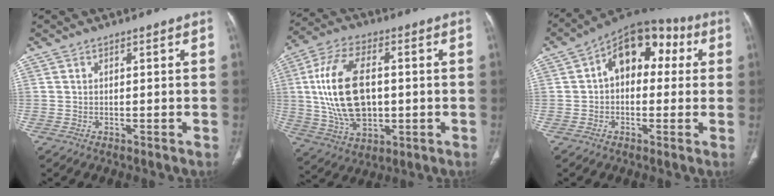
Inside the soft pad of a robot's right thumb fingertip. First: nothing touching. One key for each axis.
{"total": 17.9, "fx": 1.0, "fy": 10.1, "fz": 14.7, "tx": -0.279, "ty": 0.005, "tz": 0.026}
{"total": 13.7, "fx": 2.6, "fy": 9.0, "fz": 10.0, "tx": -0.100, "ty": 0.039, "tz": 0.025}